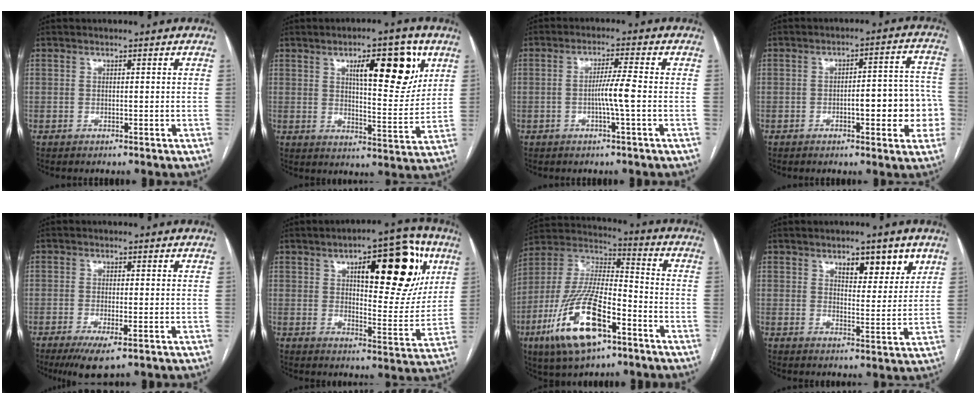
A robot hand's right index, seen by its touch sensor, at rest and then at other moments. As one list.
[{"total": 12.4, "force": [5.8, 3.4, 10.5], "torque": [-0.147, 0.004, 0.087]}, {"total": 4.4, "force": [-0.9, -0.6, 4.3], "torque": [-0.078, 0.002, -0.018]}, {"total": 10.1, "force": [-2.5, 2.9, 9.4], "torque": [-0.106, 0.035, -0.029]}, {"total": 4.8, "force": [-2.5, 1.0, 4.0], "torque": [-0.065, -0.011, -0.039]}, {"total": 19.0, "force": [7.7, 6.4, 16.2], "torque": [-0.205, 0.020, 0.108]}, {"total": 19.1, "force": [-9.1, 6.7, 15.4], "torque": [-0.329, -0.008, -0.160]}, {"total": 7.0, "force": [4.3, 2.6, 4.9], "torque": [-0.061, -0.005, 0.063]}]